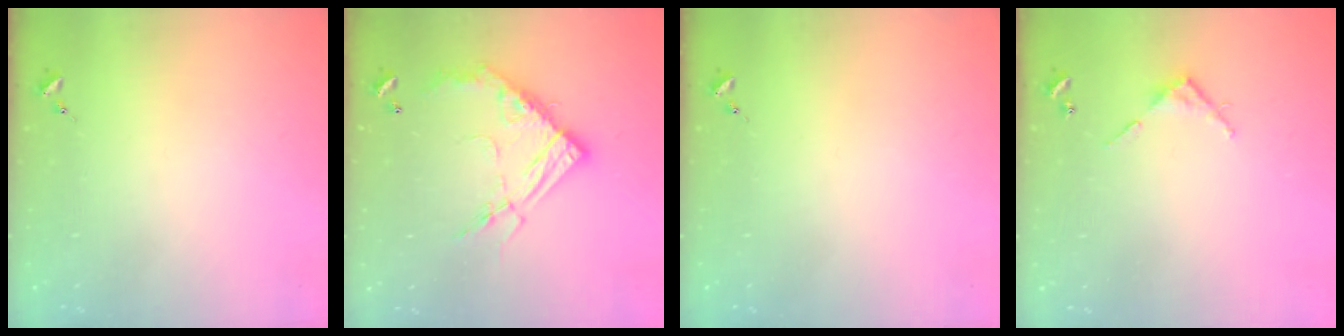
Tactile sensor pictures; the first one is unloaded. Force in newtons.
{"total": 17.2, "press": 17.1, "slide": 1.4}
{"total": 0.0}
{"total": 4.5, "press": 4.5, "slide": 0.4}